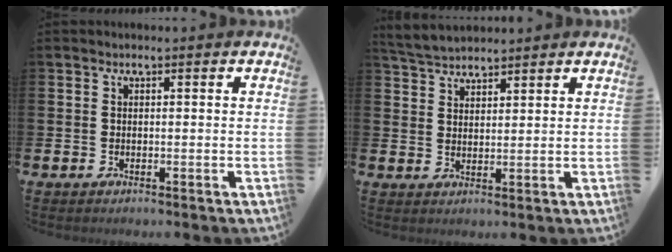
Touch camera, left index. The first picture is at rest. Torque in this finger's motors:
{"motor_torque": [0.00, -0.30, 0.05, 0.05]}